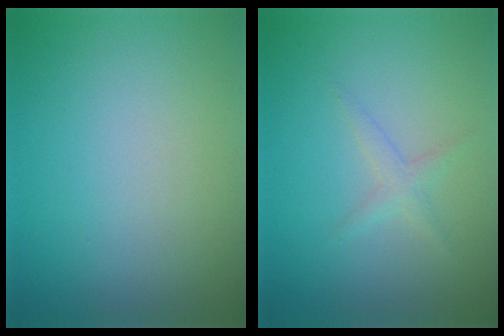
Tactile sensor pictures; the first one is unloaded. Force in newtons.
{"total": 1.3, "press": 1.3, "slide": 0.1}